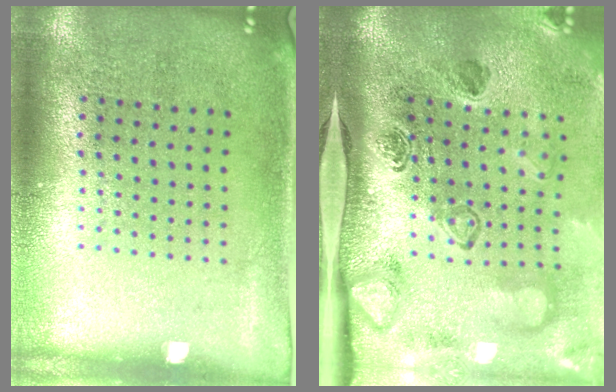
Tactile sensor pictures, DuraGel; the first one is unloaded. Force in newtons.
{"total": 4.3, "press": 2.9, "slide": 3.2}